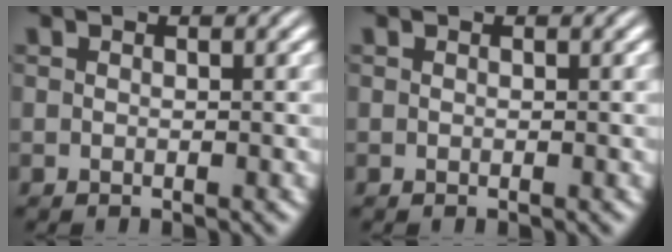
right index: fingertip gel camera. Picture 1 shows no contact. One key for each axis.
{"total": 0.0}